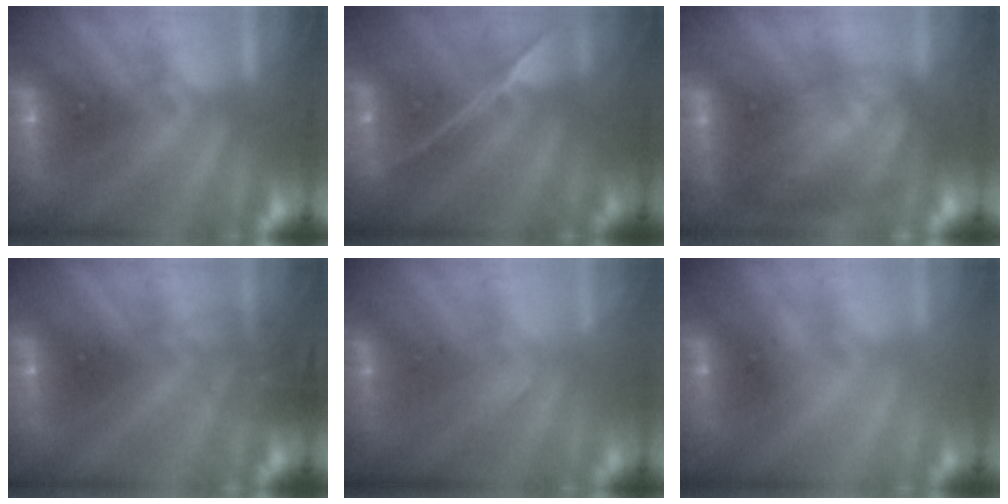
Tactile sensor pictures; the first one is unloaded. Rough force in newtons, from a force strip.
{"total": 1.9}
{"total": 5.6}
{"total": 3.0}
{"total": 1.1}
{"total": 2.0}